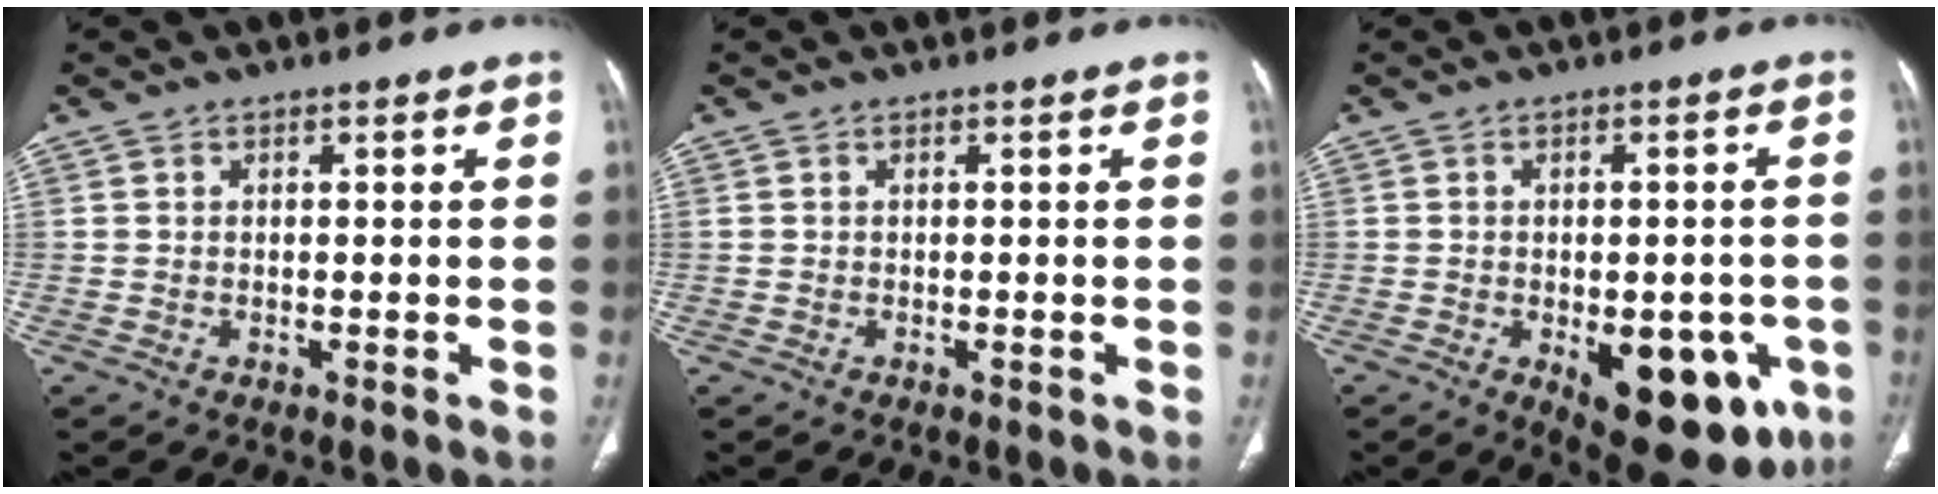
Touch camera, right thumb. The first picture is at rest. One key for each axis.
{"total": 0.0}
{"total": 16.2, "fx": -6.0, "fy": 8.2, "fz": 12.7, "tx": -0.124, "ty": 0.004, "tz": -0.061}